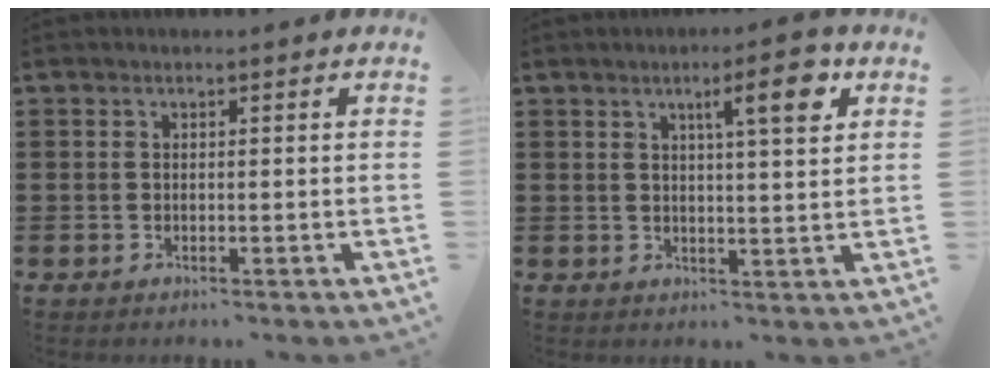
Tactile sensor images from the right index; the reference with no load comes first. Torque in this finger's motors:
{"motor_torque": [0.84, 0.20, 0.18, 0.10]}